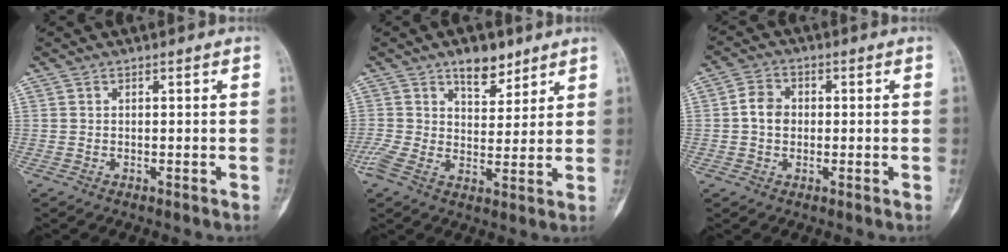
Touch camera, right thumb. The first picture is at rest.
{"total": 7.8, "force": [4.2, 4.2, 5.1], "torque": [-0.064, -0.019, 0.068]}
{"total": 4.4, "force": [0.0, 3.6, 2.6], "torque": [-0.035, 0.011, -0.007]}